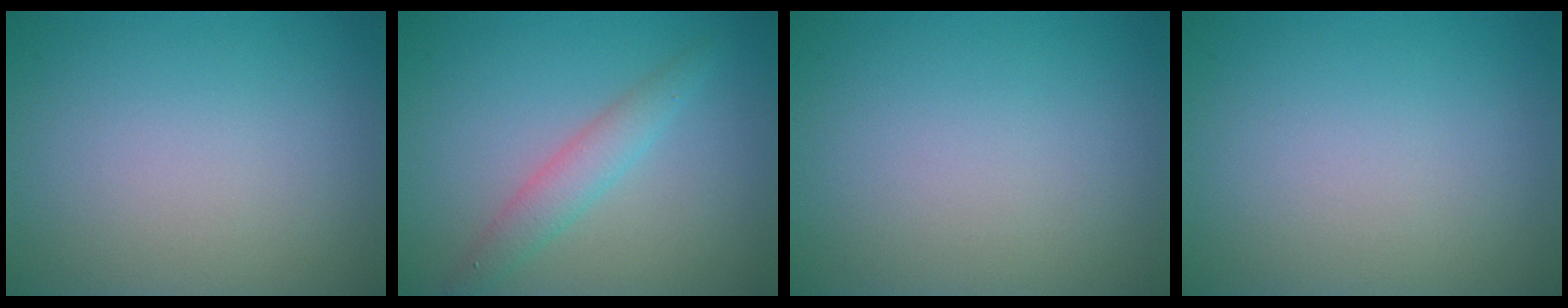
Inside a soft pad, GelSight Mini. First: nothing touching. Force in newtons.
{"total": 2.4, "press": 2.4, "slide": 0.1}
{"total": 0.0}
{"total": 0.0}